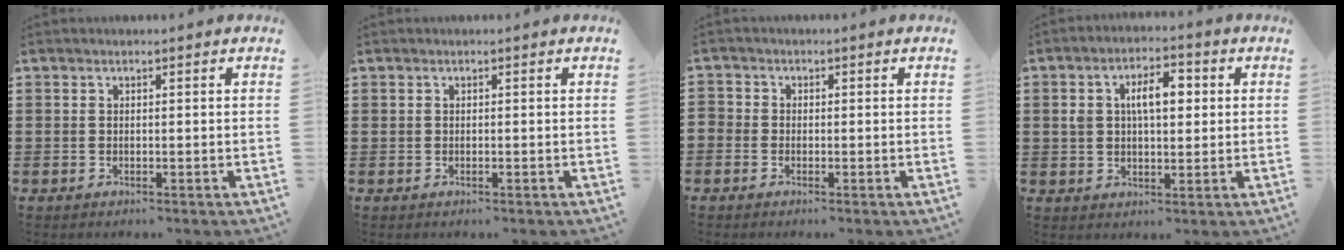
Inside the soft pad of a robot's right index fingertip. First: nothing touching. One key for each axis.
{"total": 0.0}
{"total": 1.1, "fx": -0.6, "fy": 0.9, "fz": 0.1, "tx": -0.004, "ty": 0.003, "tz": -0.013}
{"total": 6.4, "fx": 1.4, "fy": 3.3, "fz": 5.3, "tx": -0.097, "ty": 0.011, "tz": 0.017}